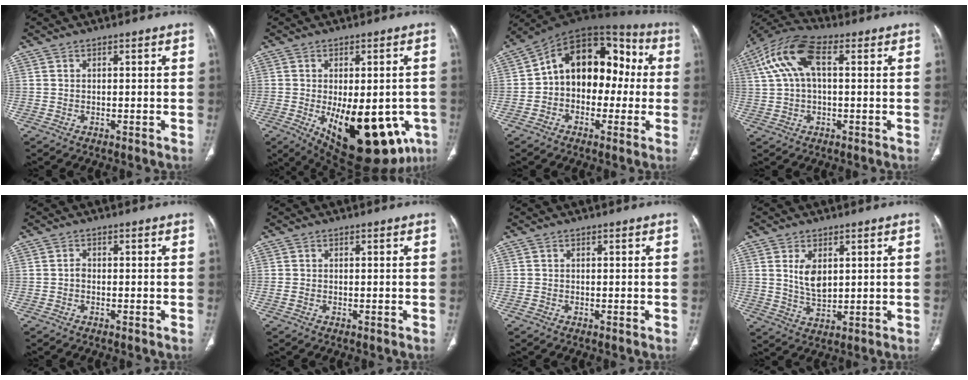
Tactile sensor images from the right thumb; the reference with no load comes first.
{"total": 22.7, "force": [-7.5, 11.1, 18.3], "torque": [-0.200, -0.016, -0.077]}
{"total": 16.7, "force": [0.2, 11.5, 12.1], "torque": [-0.129, 0.058, -0.011]}
{"total": 12.1, "force": [3.0, 6.0, 10.0], "torque": [-0.210, 0.037, 0.051]}
{"total": 1.0, "force": [-0.3, 0.7, 0.6], "torque": [-0.007, 0.003, -0.010]}
{"total": 0.9, "force": [-0.3, 0.5, 0.7], "torque": [-0.023, 0.001, -0.005]}
{"total": 0.5, "force": [-0.3, 0.3, 0.2], "torque": [-0.010, -0.001, -0.008]}
{"total": 5.7, "force": [1.6, 3.2, 4.4], "torque": [-0.070, -0.014, 0.039]}